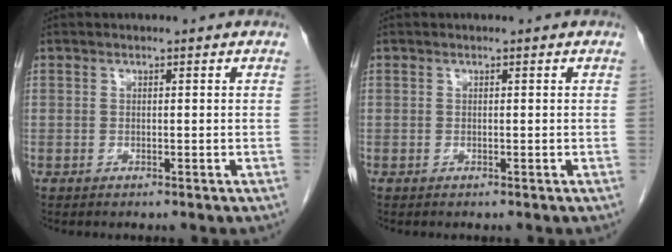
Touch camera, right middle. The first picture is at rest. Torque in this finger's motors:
{"motor_torque": [0.00, 0.00, 0.00, 0.00]}